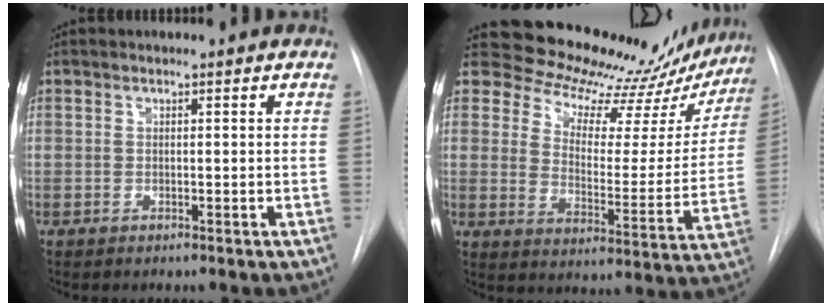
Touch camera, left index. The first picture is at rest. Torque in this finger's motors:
{"motor_torque": [0.99, -1.15, 0.01, -0.07]}